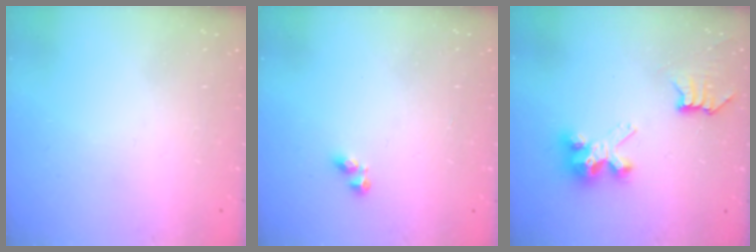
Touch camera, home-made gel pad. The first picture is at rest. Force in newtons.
{"total": 2.8, "press": 2.8, "slide": 0.3}
{"total": 7.4, "press": 7.4, "slide": 0.0}